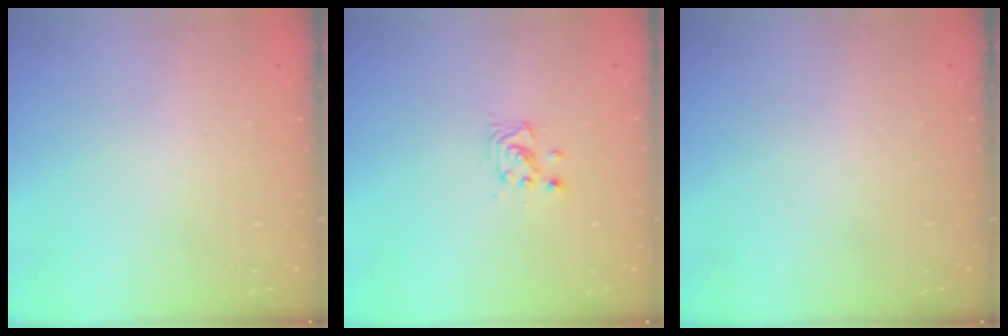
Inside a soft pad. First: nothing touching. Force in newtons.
{"total": 3.8, "press": 3.8, "slide": 0.5}
{"total": 0.0}